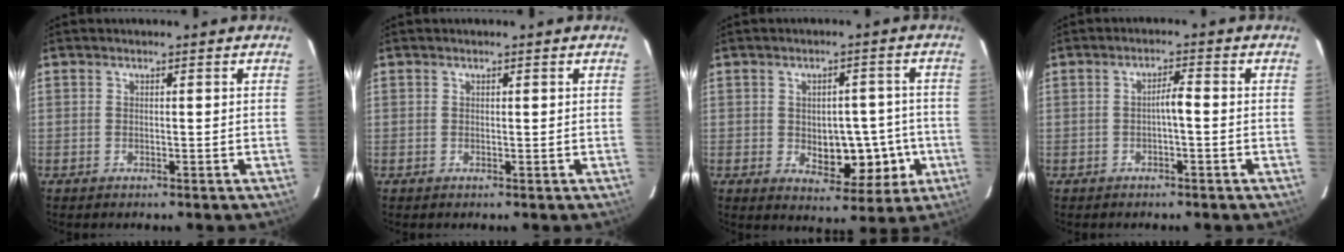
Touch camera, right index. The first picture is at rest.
{"total": 0.0}
{"total": 8.5, "force": [-1.6, 5.2, 6.6], "torque": [-0.072, 0.015, -0.005]}
{"total": 2.3, "force": [-0.5, 0.2, 2.3], "torque": [-0.035, 0.005, -0.010]}